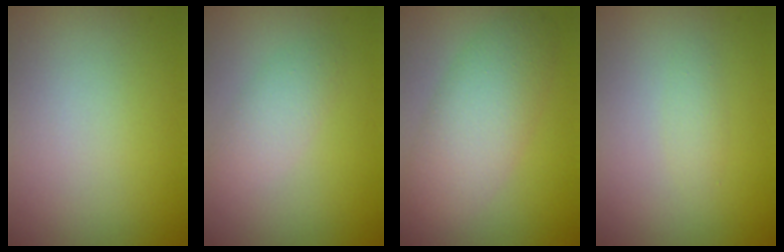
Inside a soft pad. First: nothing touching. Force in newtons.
{"total": 2.1, "press": 2.1, "slide": 0.1}
{"total": 5.4, "press": 5.4, "slide": 0.1}
{"total": 0.9, "press": 0.9, "slide": 0.0}